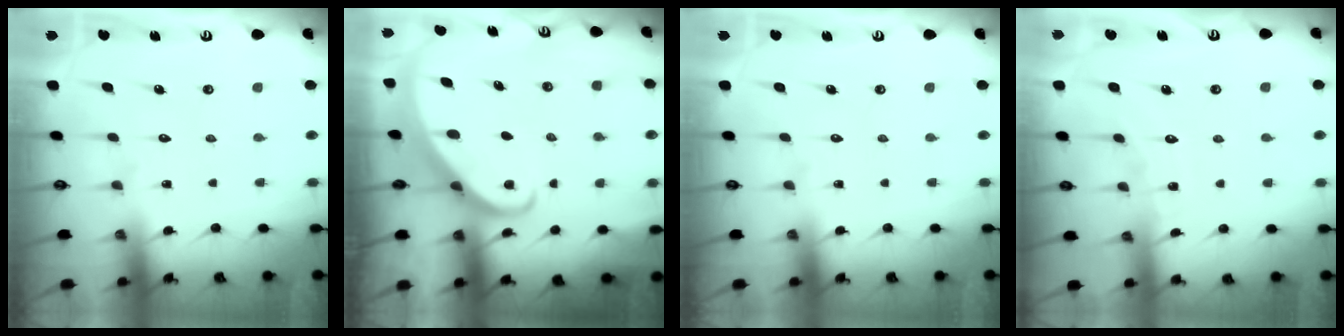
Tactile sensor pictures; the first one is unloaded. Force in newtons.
{"total": 2.6, "press": 2.6, "slide": 0.3}
{"total": 0.0}
{"total": 4.1, "press": 4.1, "slide": 0.5}